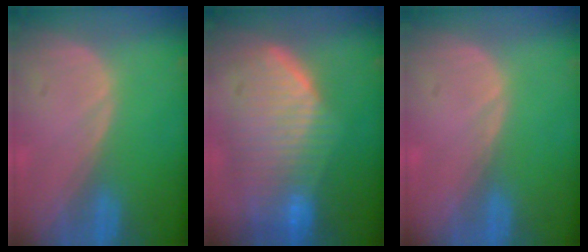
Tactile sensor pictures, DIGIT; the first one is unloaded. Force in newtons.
{"total": 9.9, "press": 8.9, "slide": 4.2}
{"total": 0.6, "press": 0.4, "slide": 0.4}